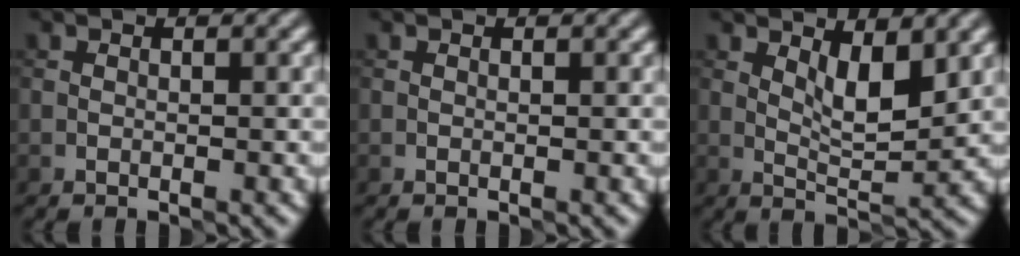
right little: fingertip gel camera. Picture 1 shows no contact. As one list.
[{"total": 0.0}, {"total": 4.0, "force": [1.6, 1.4, 3.4], "torque": [-0.061, -0.001, 0.033]}]